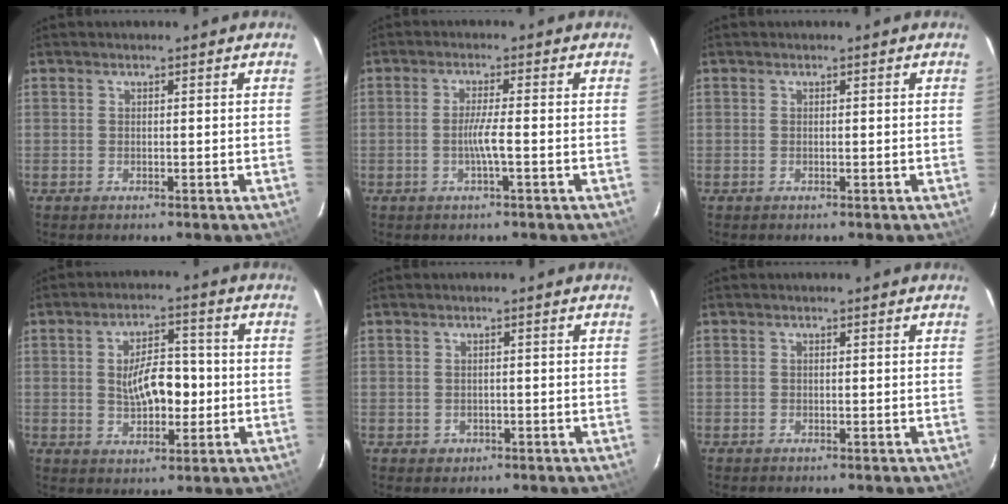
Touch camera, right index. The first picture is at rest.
{"total": 3.3, "force": [-1.1, -0.6, 3.1], "torque": [-0.059, -0.003, -0.022]}
{"total": 0.0}
{"total": 8.6, "force": [-0.4, 4.3, 7.4], "torque": [-0.132, 0.010, 0.002]}
{"total": 1.9, "force": [-0.5, 1.9, 0.3], "torque": [-0.004, 0.002, -0.001]}
{"total": 0.0}